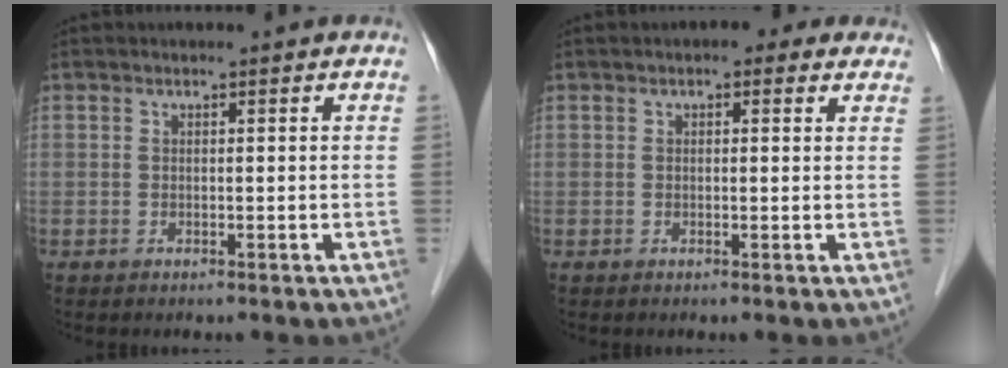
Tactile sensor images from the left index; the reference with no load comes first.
{"total": 3.1, "force": [1.9, 1.4, 2.0], "torque": [-0.021, 0.018, 0.018]}